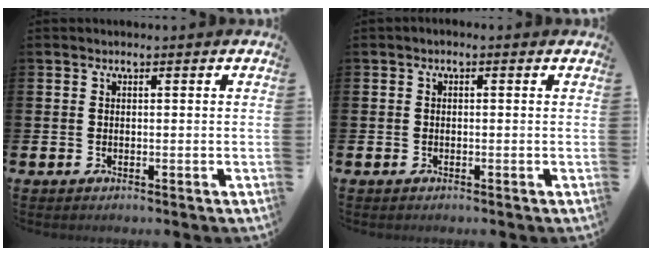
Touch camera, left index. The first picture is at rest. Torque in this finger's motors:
{"motor_torque": [0.19, -1.84, 0.09, 0.18]}